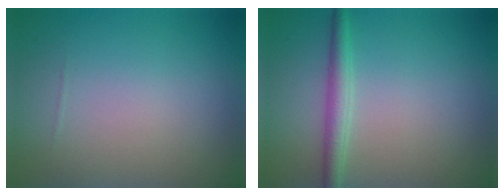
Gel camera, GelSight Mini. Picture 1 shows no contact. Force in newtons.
{"total": 2.4, "press": 2.4, "slide": 0.1}